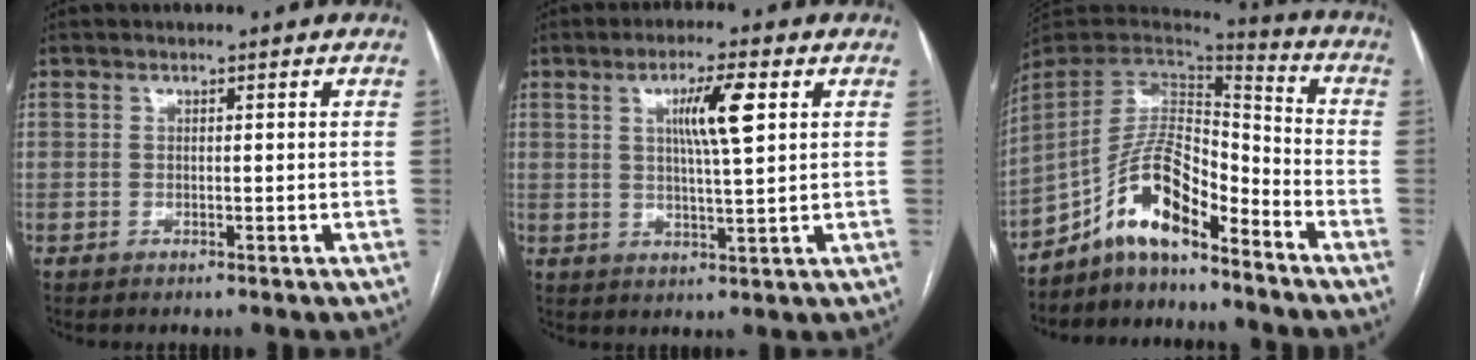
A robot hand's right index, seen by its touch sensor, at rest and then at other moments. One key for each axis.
{"total": 7.0, "fx": 2.2, "fy": 0.4, "fz": 6.6, "tx": -0.118, "ty": 0.004, "tz": 0.038}
{"total": 11.9, "fx": -8.5, "fy": 3.3, "fz": 7.7, "tx": -0.145, "ty": 0.026, "tz": -0.156}